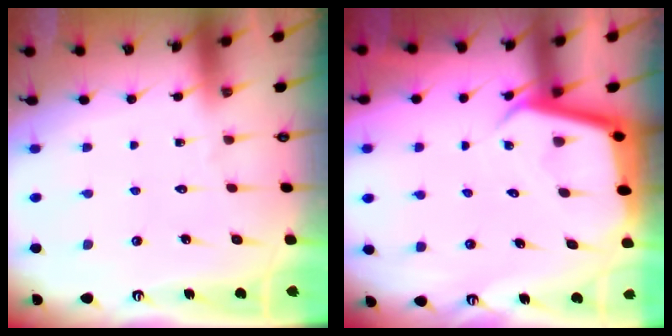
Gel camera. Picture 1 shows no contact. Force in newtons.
{"total": 4.4, "press": 4.4, "slide": 0.3}